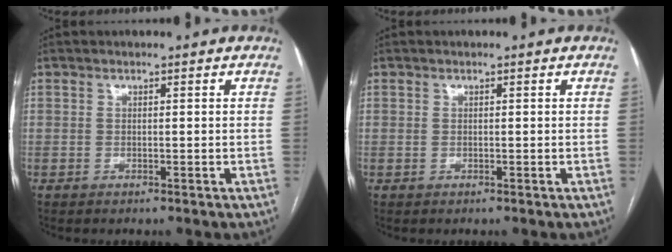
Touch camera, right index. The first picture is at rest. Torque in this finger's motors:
{"motor_torque": [-0.19, -0.08, -0.08, 0.00]}